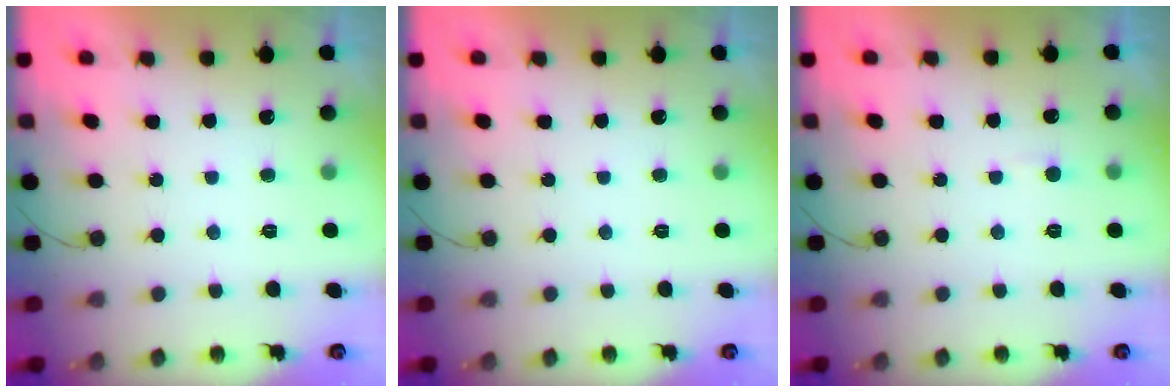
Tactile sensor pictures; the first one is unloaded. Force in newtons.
{"total": 0.0}
{"total": 2.3, "press": 2.3, "slide": 0.3}